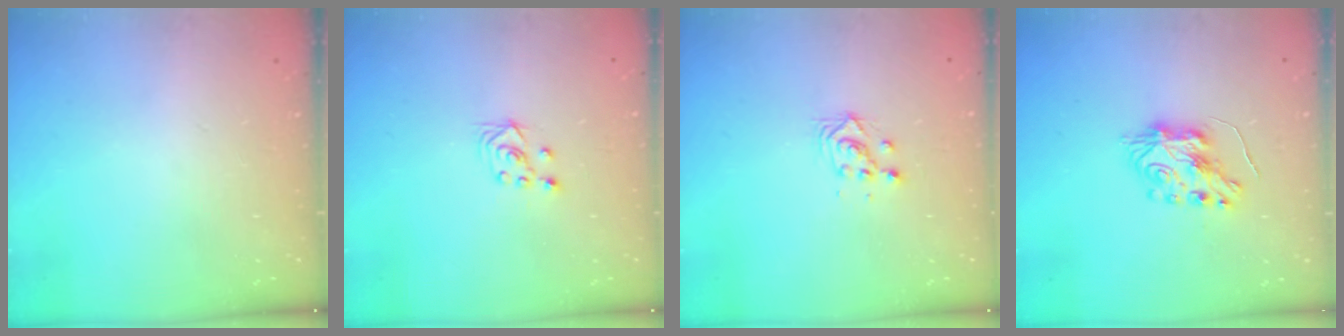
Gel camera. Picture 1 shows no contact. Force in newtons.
{"total": 2.8, "press": 2.6, "slide": 1.1}
{"total": 2.8, "press": 2.8, "slide": 0.1}
{"total": 7.3, "press": 7.2, "slide": 0.6}